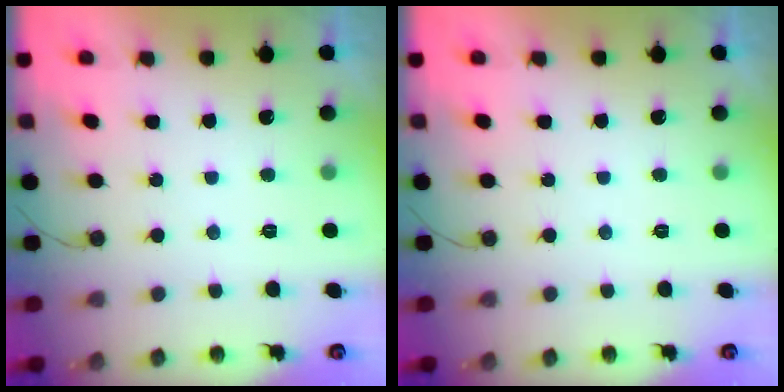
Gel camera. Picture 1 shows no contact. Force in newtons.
{"total": 0.0}